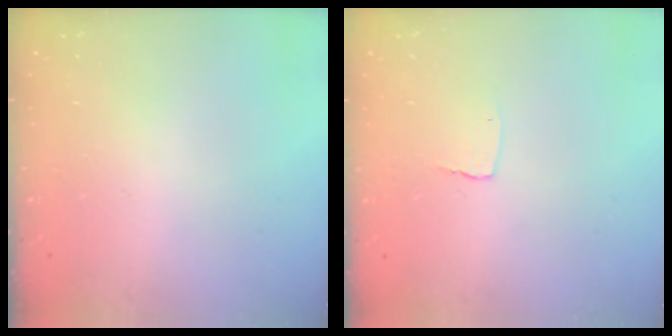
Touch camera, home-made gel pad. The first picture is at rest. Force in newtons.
{"total": 2.7, "press": 2.7, "slide": 0.2}